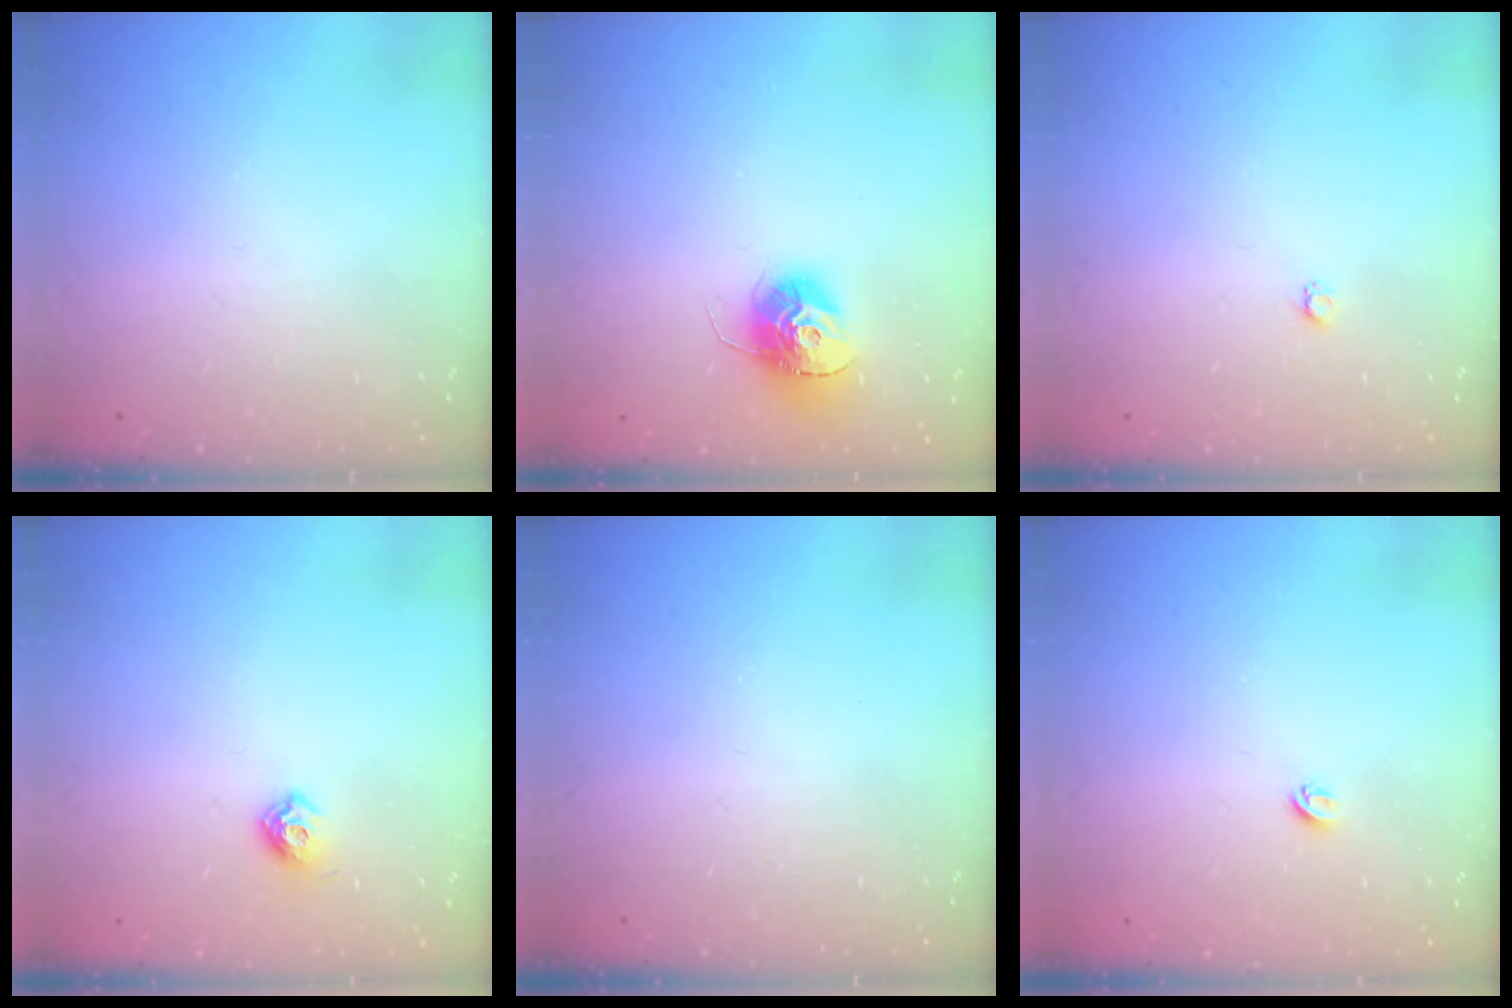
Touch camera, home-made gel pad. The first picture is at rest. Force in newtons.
{"total": 12.0, "press": 11.9, "slide": 1.0}
{"total": 2.2, "press": 2.2, "slide": 0.3}
{"total": 6.7, "press": 6.7, "slide": 0.8}
{"total": 0.0}
{"total": 3.7, "press": 3.7, "slide": 0.5}